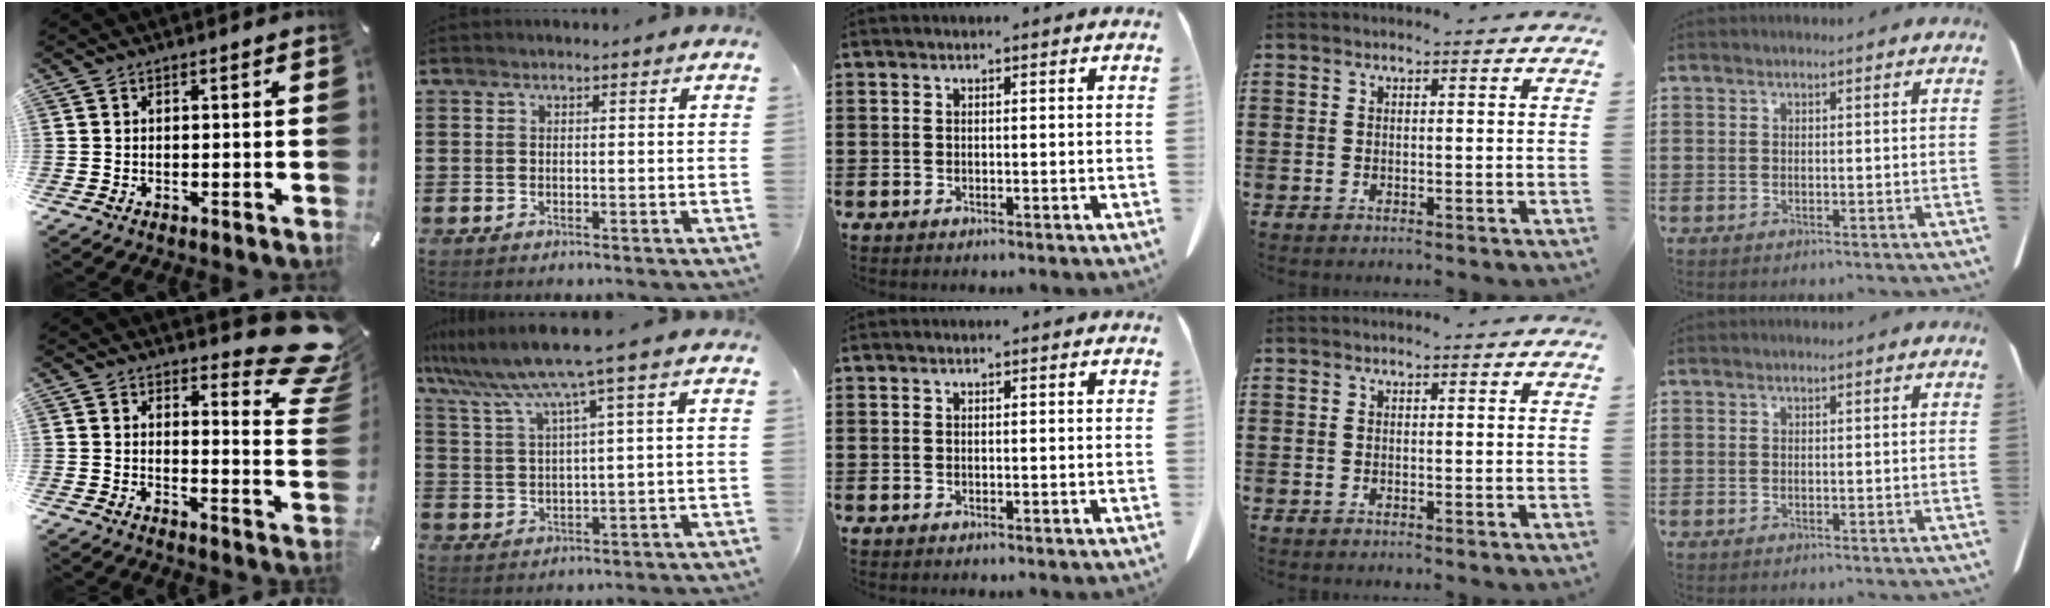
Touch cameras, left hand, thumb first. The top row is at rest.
{"thumb": {"total": 11.9, "force": [8.8, 4.8, 6.4], "torque": [-0.062, -0.081, 0.152]}, "index": {"total": 7.1, "force": [4.7, -0.7, 5.3], "torque": [-0.129, -0.036, 0.076]}}